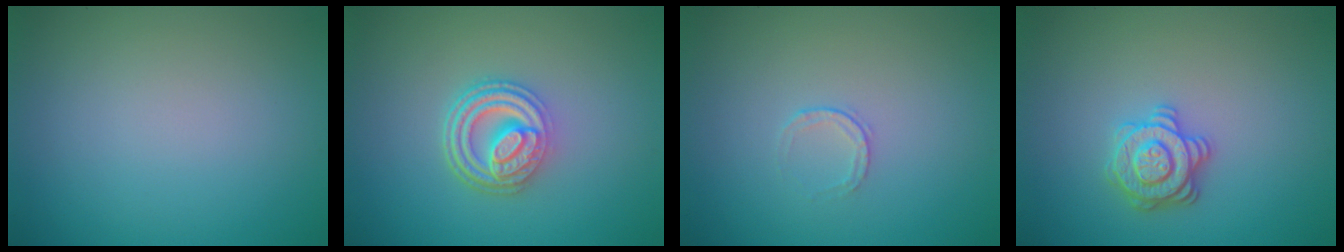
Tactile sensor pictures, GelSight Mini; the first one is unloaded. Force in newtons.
{"total": 4.8, "press": 3.7, "slide": 3.1}
{"total": 0.7, "press": 0.5, "slide": 0.5}
{"total": 2.9, "press": 2.8, "slide": 0.6}